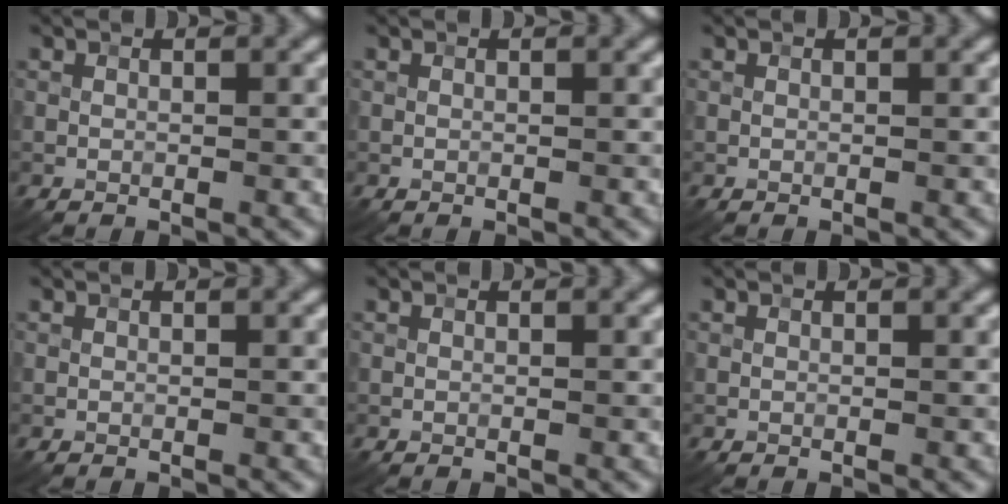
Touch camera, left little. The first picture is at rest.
{"total": 0.0}
{"total": 0.0}
{"total": 0.0}
{"total": 0.0}
{"total": 0.0}